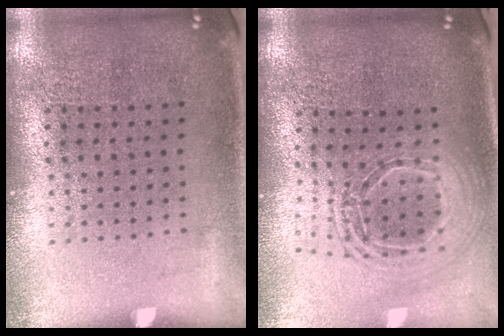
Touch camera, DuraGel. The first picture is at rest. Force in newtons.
{"total": 1.9, "press": 1.5, "slide": 1.2}